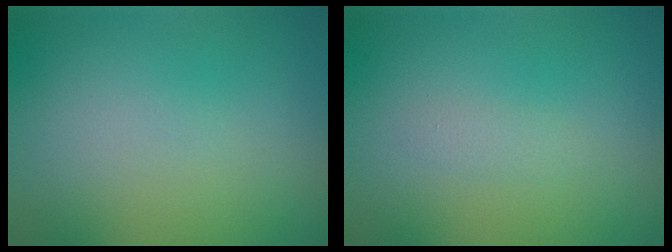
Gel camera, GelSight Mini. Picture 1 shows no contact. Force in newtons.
{"total": 0.8, "press": 0.8, "slide": 0.0}